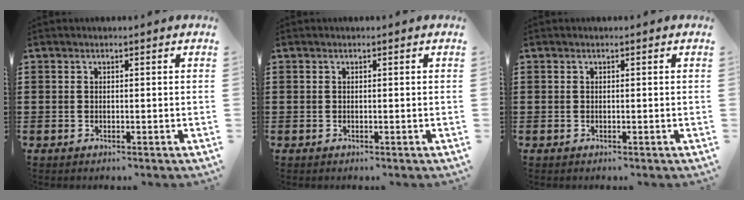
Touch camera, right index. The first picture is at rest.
{"total": 0.0}
{"total": 0.0}